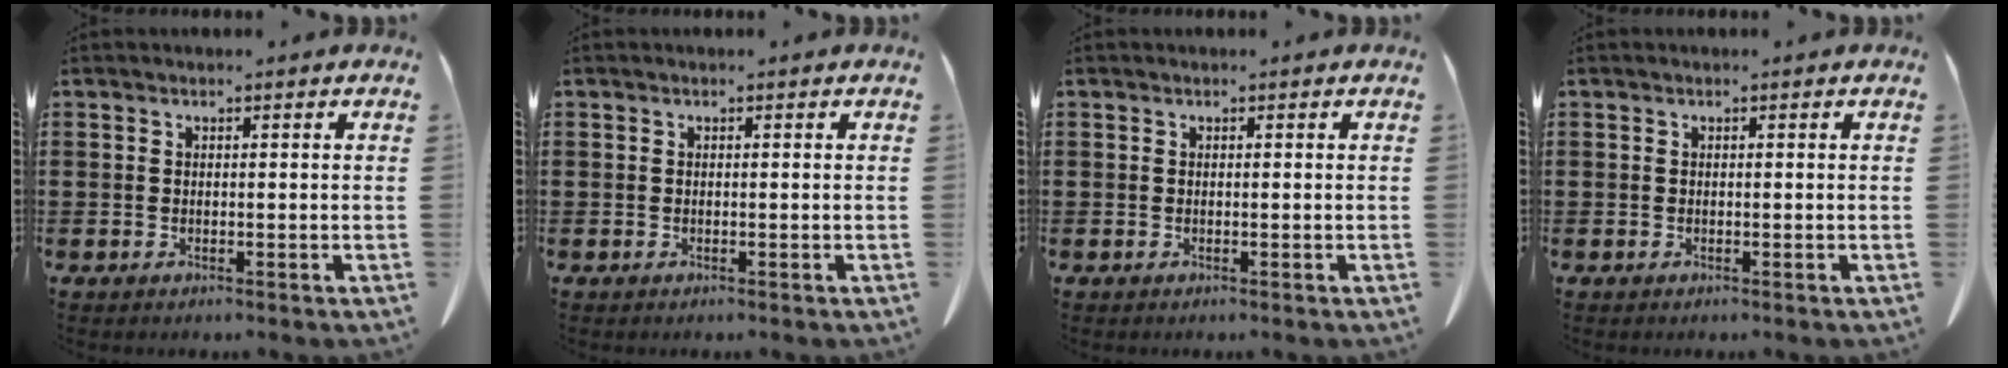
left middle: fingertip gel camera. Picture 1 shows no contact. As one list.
[{"total": 0.0}, {"total": 0.0}, {"total": 0.0}]